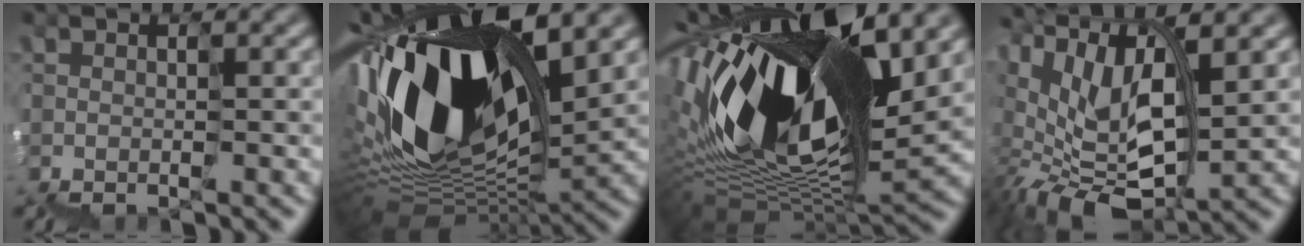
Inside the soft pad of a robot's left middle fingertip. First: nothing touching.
{"total": 15.1, "force": [3.8, 7.6, 12.4], "torque": [-0.259, 0.020, 0.065]}
{"total": 15.4, "force": [4.0, 7.2, 13.0], "torque": [-0.244, 0.032, 0.060]}
{"total": 9.9, "force": [2.6, 5.0, 8.1], "torque": [-0.166, -0.001, 0.058]}